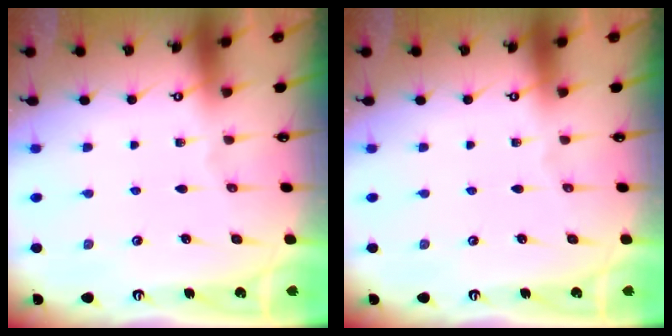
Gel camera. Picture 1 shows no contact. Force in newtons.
{"total": 0.0}